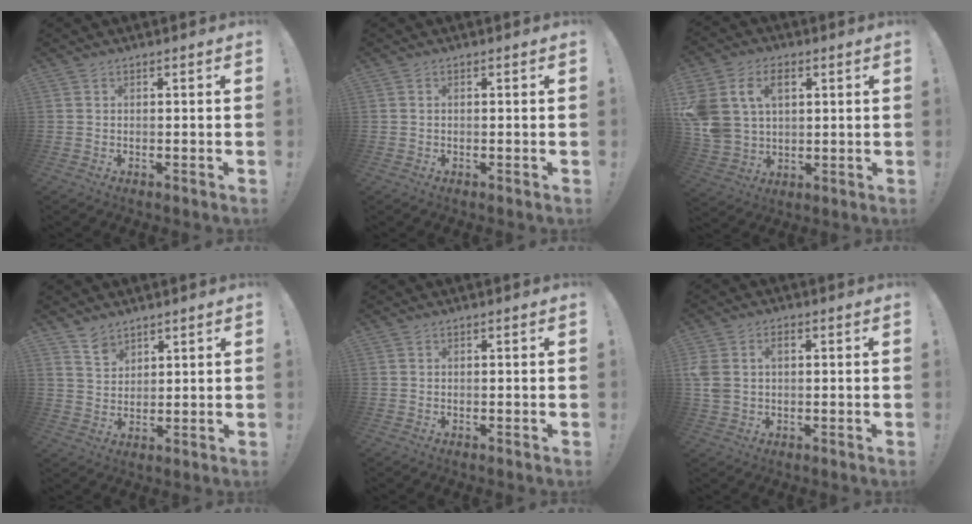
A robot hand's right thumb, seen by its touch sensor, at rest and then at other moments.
{"total": 0.0}
{"total": 14.2, "force": [5.0, 10.4, 8.3], "torque": [-0.167, -0.017, 0.096]}
{"total": 5.5, "force": [4.5, 2.9, 0.9], "torque": [-0.014, -0.035, 0.087]}
{"total": 0.0}
{"total": 5.1, "force": [1.0, 3.8, 3.3], "torque": [-0.076, 0.005, 0.015]}